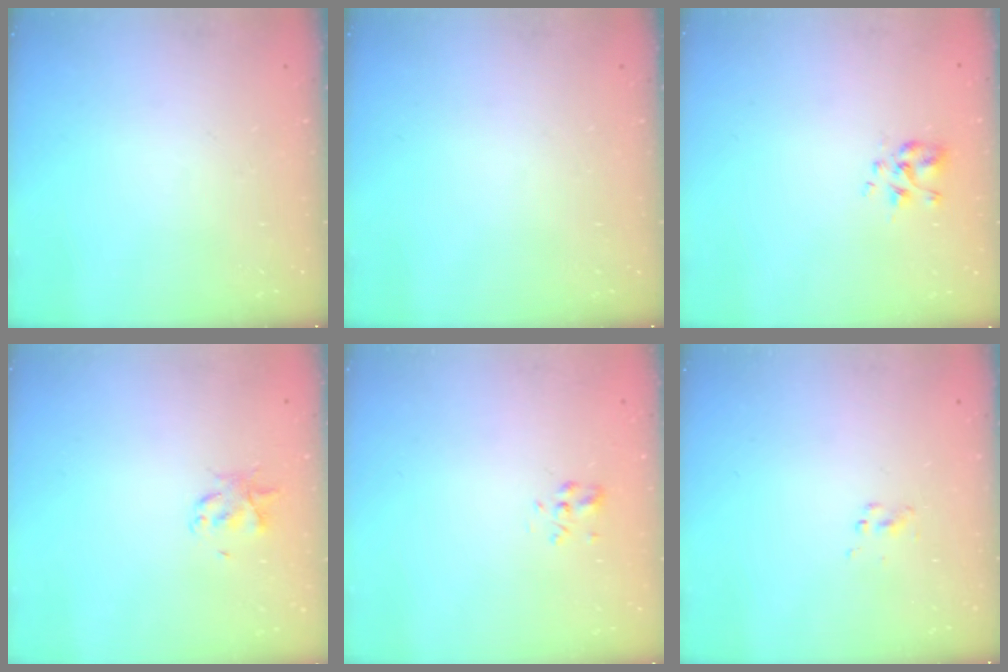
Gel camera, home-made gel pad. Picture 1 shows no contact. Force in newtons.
{"total": 0.0}
{"total": 2.3, "press": 2.1, "slide": 0.9}
{"total": 2.5, "press": 2.5, "slide": 0.4}
{"total": 1.4, "press": 1.2, "slide": 0.7}
{"total": 1.5, "press": 1.5, "slide": 0.1}